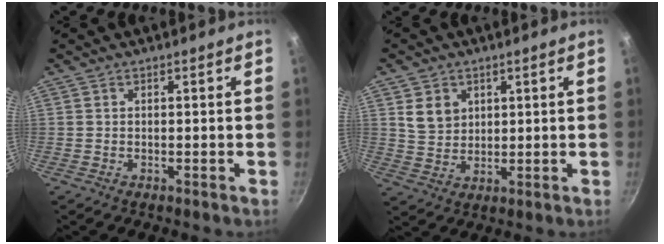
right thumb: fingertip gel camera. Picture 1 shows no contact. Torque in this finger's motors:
{"motor_torque": [-0.59, 0.52, 0.36, -0.31, -0.01]}